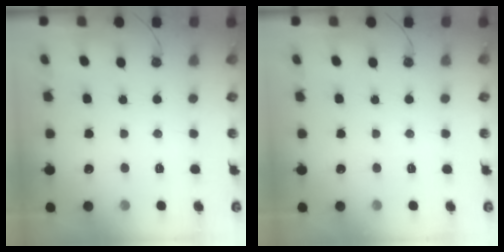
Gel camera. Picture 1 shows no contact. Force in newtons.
{"total": 0.0}